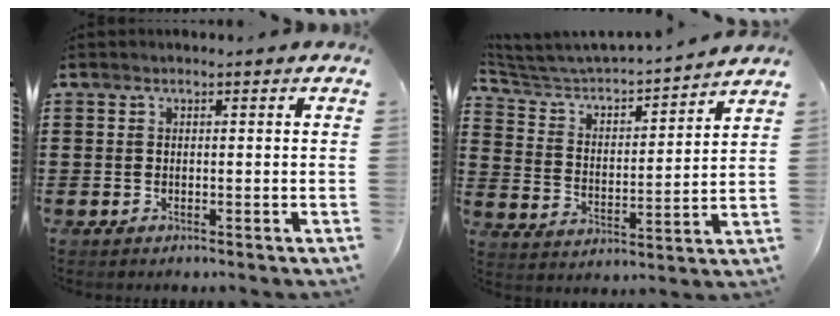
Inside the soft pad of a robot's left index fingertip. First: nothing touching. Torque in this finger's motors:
{"motor_torque": [-0.38, 0.38, 0.11, 0.07]}